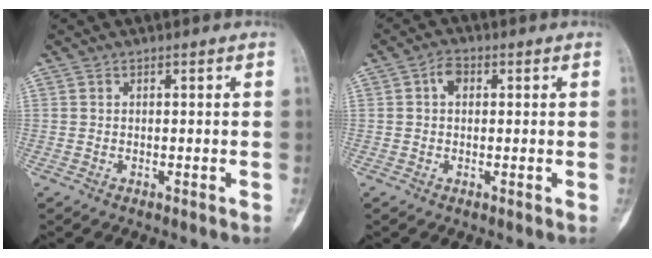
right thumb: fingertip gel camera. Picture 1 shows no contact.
{"total": 2.5, "force": [0.5, 1.7, 1.7], "torque": [-0.023, 0.008, 0.005]}